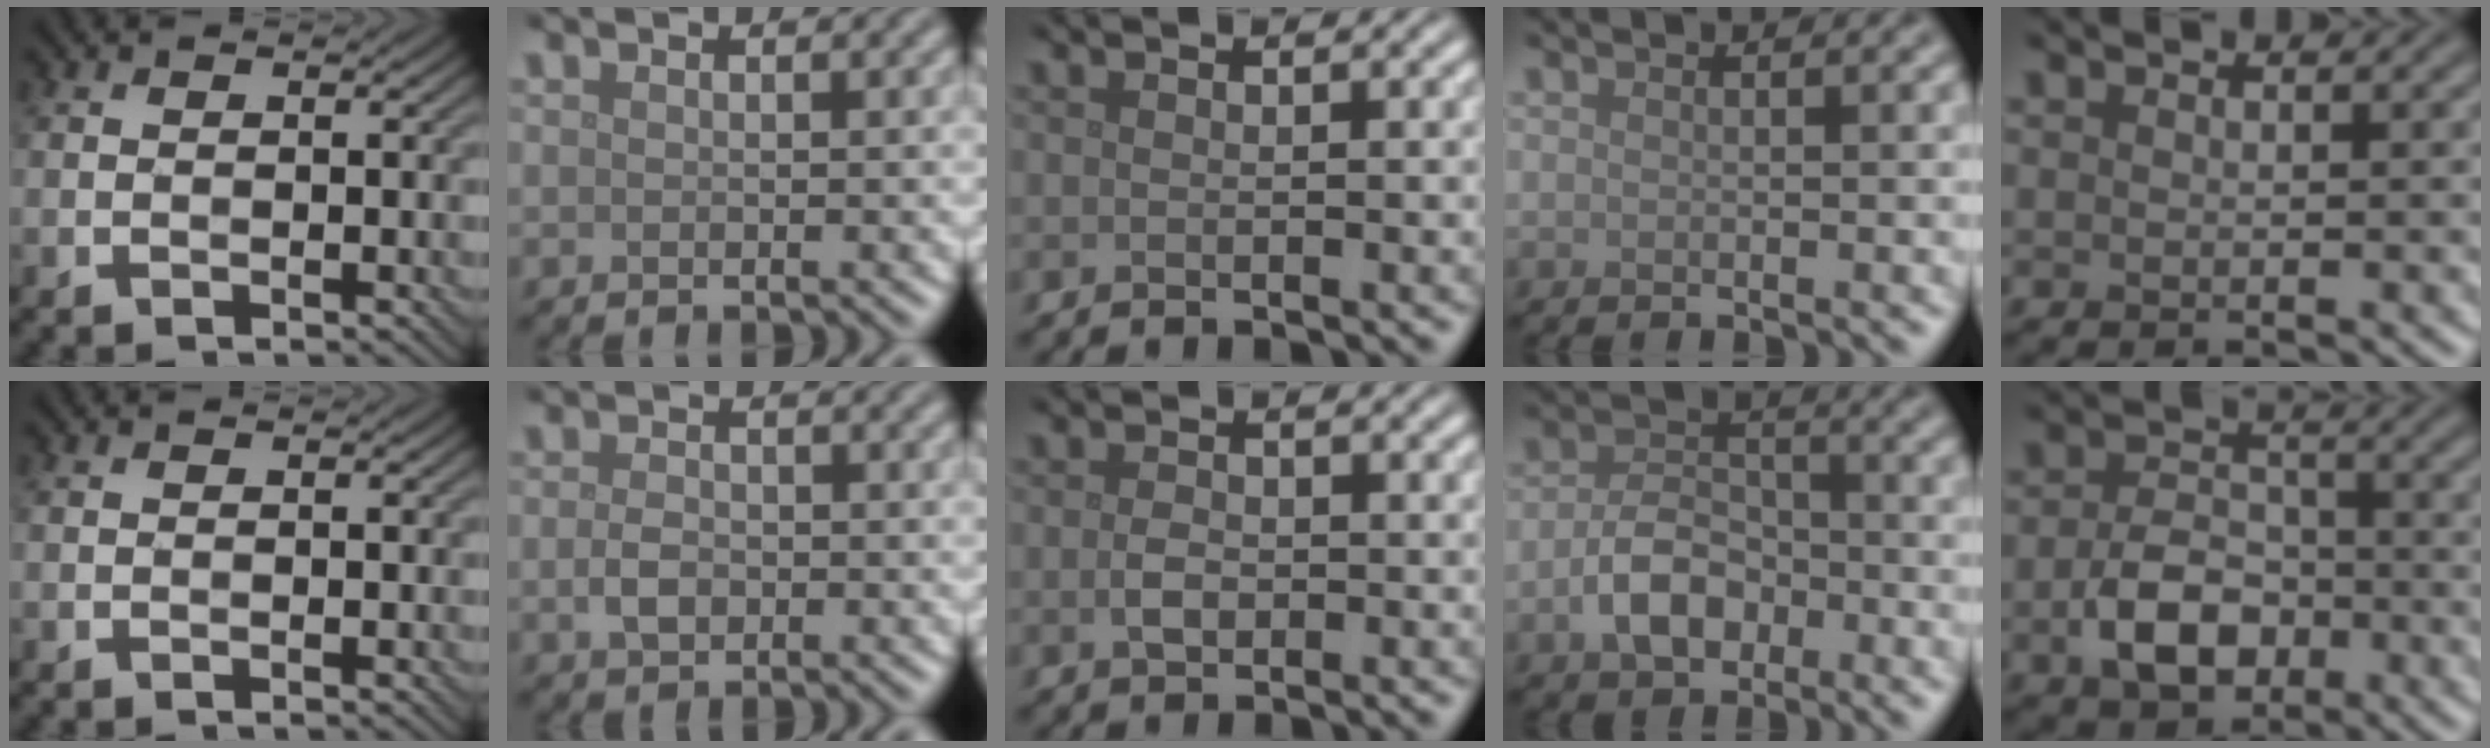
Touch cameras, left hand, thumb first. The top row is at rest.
{"index": {"total": 1.9, "force": [-0.4, 1.3, 1.3], "torque": [-0.029, 0.000, -0.009]}, "middle": {"total": 1.5, "force": [-0.3, 1.0, 1.1], "torque": [-0.023, -0.001, -0.006]}, "ring": {"total": 4.3, "force": [-1.8, 2.8, 2.7], "torque": [-0.050, 0.006, -0.039]}, "little": {"total": 5.3, "force": [-1.9, 3.6, 3.3], "torque": [-0.065, -0.005, -0.036]}}